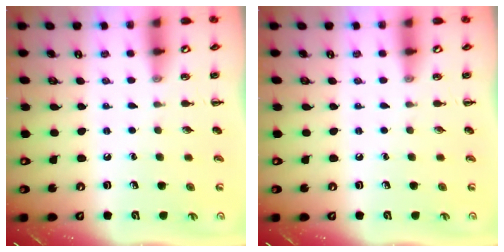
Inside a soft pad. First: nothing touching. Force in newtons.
{"total": 0.0}